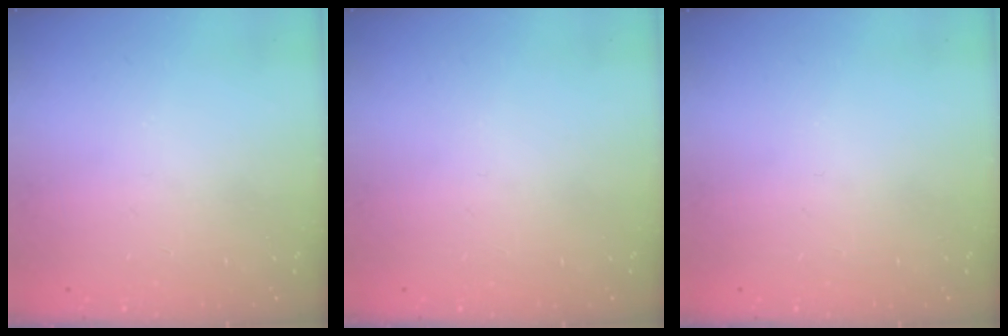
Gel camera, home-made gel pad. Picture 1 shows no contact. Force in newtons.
{"total": 0.0}
{"total": 0.0}